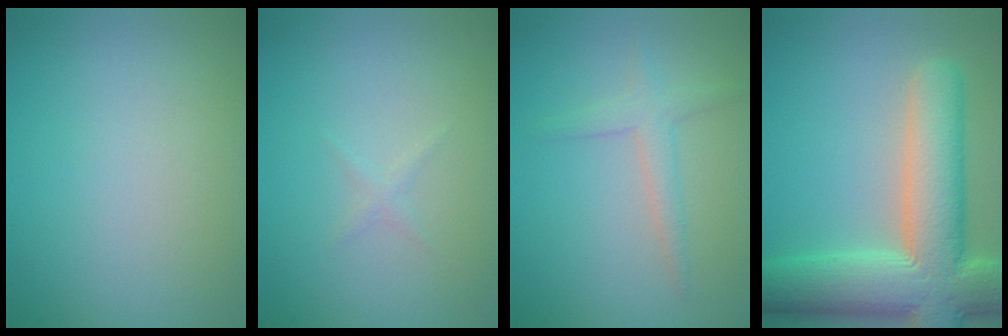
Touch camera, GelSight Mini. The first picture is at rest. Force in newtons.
{"total": 0.5, "press": 0.5, "slide": 0.0}
{"total": 2.0, "press": 2.0, "slide": 0.1}
{"total": 11.1, "press": 11.0, "slide": 1.0}